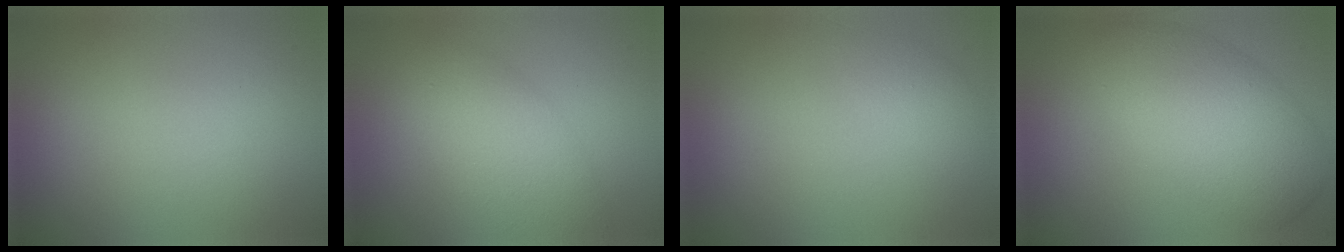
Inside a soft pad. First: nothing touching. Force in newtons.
{"total": 4.7, "press": 4.7, "slide": 0.5}
{"total": 1.3, "press": 1.3, "slide": 0.1}
{"total": 7.3, "press": 7.3, "slide": 0.1}